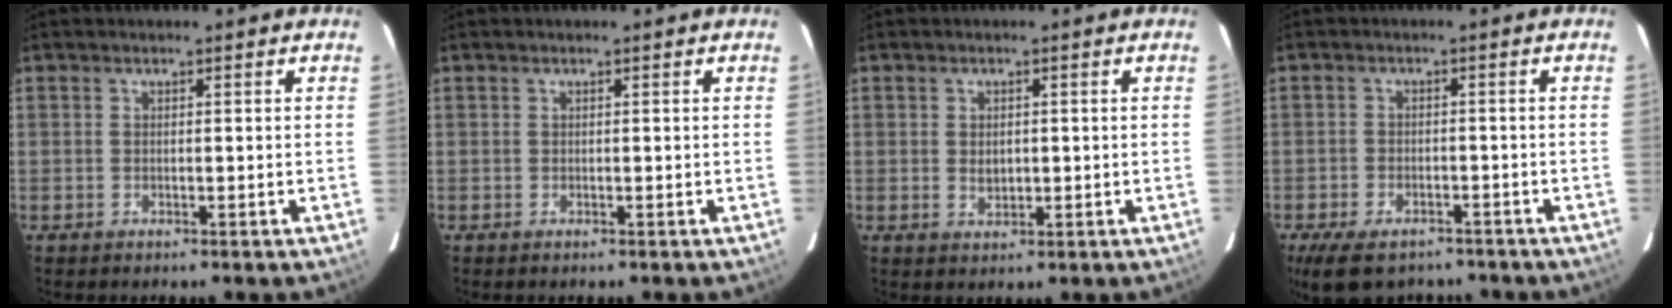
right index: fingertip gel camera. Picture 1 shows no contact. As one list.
[{"total": 0.0}, {"total": 2.4, "force": [0.0, 1.8, 1.6], "torque": [-0.025, -0.001, 0.002]}, {"total": 10.3, "force": [-7.5, 5.1, 5.0], "torque": [-0.113, -0.012, -0.117]}]